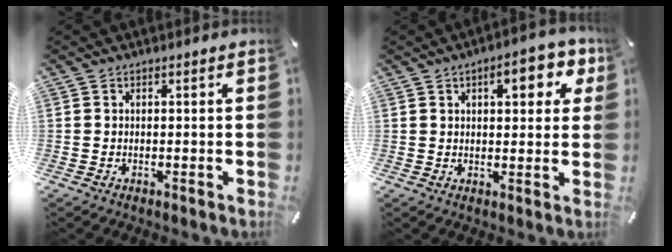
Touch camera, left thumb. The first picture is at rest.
{"total": 9.4, "force": [3.8, 4.3, 7.4], "torque": [-0.091, -0.008, 0.056]}